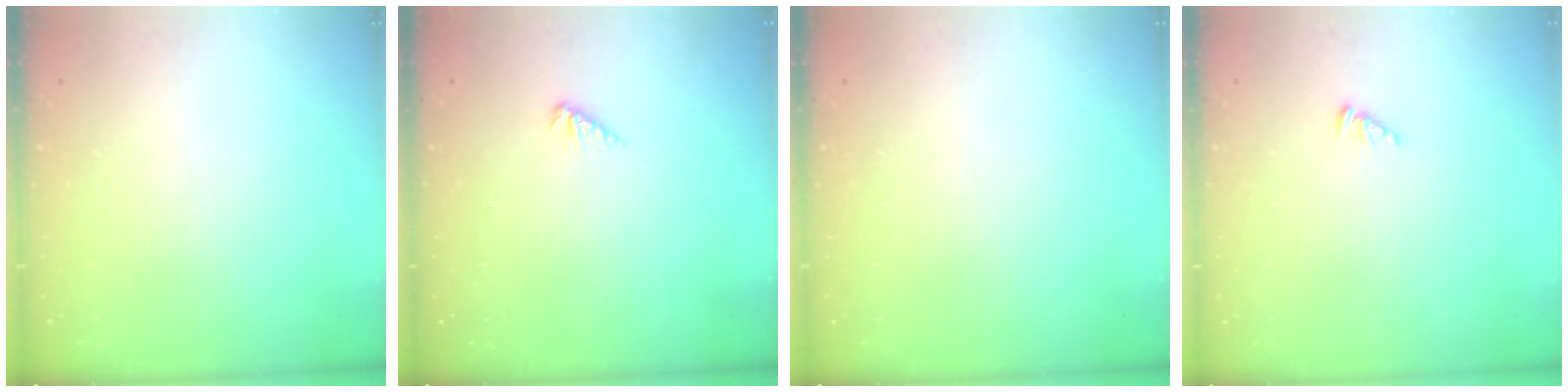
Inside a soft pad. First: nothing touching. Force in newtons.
{"total": 1.1, "press": 1.1, "slide": 0.3}
{"total": 0.0}
{"total": 2.2, "press": 2.1, "slide": 0.4}